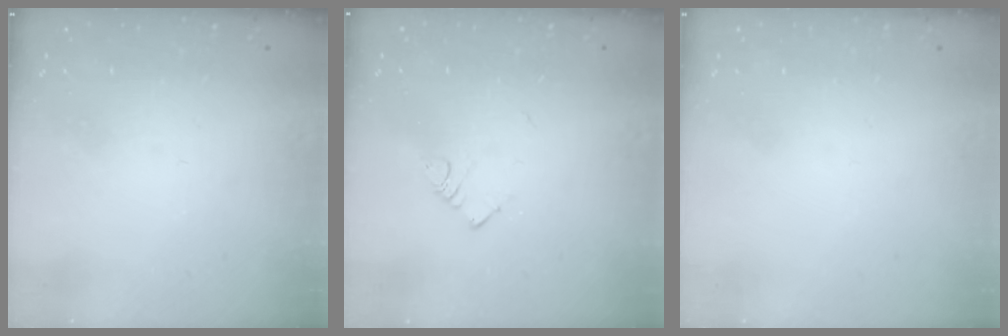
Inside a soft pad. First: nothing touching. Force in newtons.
{"total": 2.9, "press": 2.9, "slide": 0.5}
{"total": 1.6, "press": 1.6, "slide": 0.1}